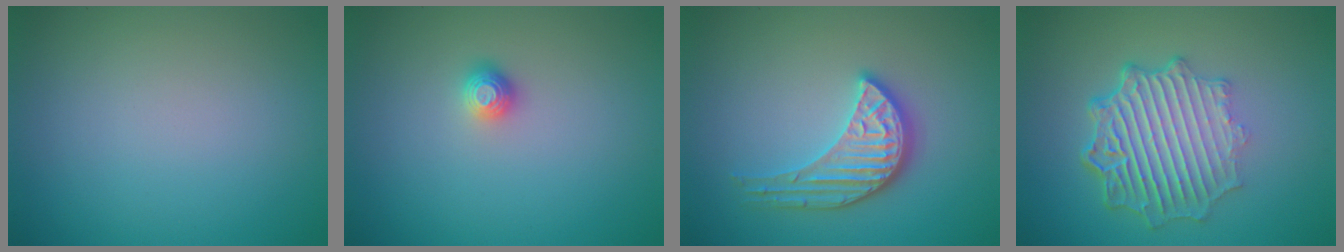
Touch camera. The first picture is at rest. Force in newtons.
{"total": 1.1, "press": 1.1, "slide": 0.4}
{"total": 3.8, "press": 3.5, "slide": 1.6}
{"total": 7.4, "press": 5.3, "slide": 5.2}